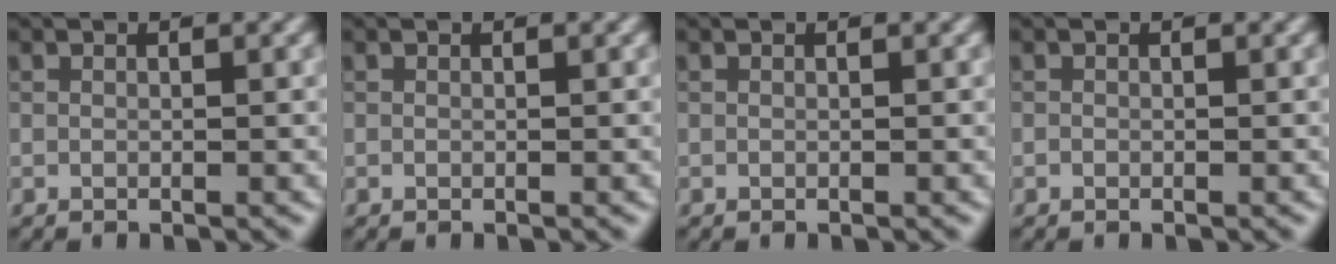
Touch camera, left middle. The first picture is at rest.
{"total": 0.0}
{"total": 0.0}
{"total": 0.0}